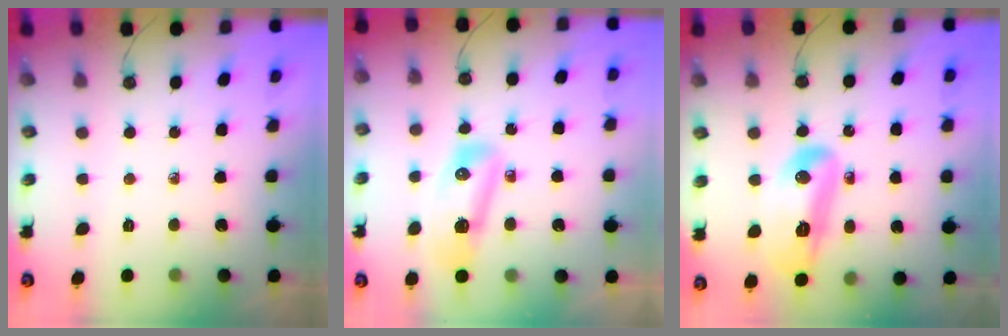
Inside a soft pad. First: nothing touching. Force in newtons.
{"total": 12.1, "press": 12.1, "slide": 1.4}
{"total": 15.8, "press": 14.9, "slide": 5.4}